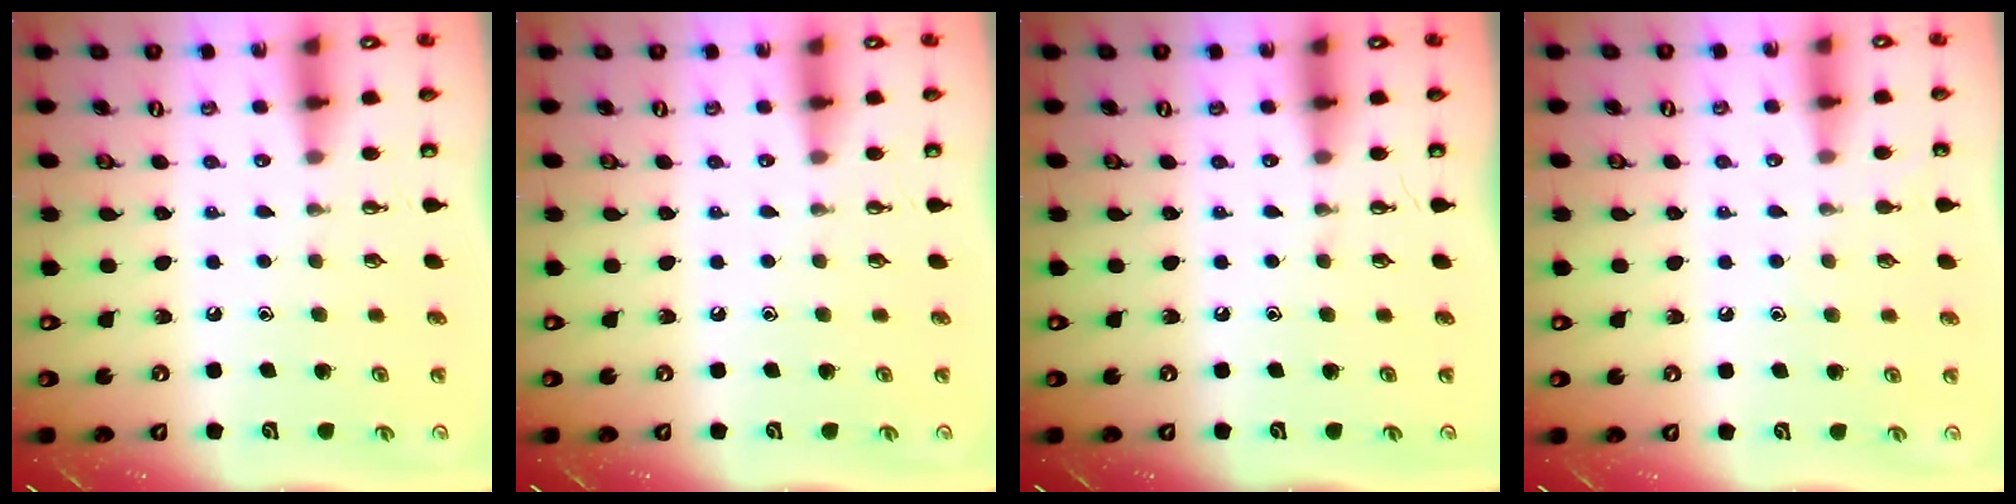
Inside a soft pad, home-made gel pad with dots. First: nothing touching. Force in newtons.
{"total": 0.0}
{"total": 0.0}
{"total": 2.9, "press": 2.9, "slide": 0.4}